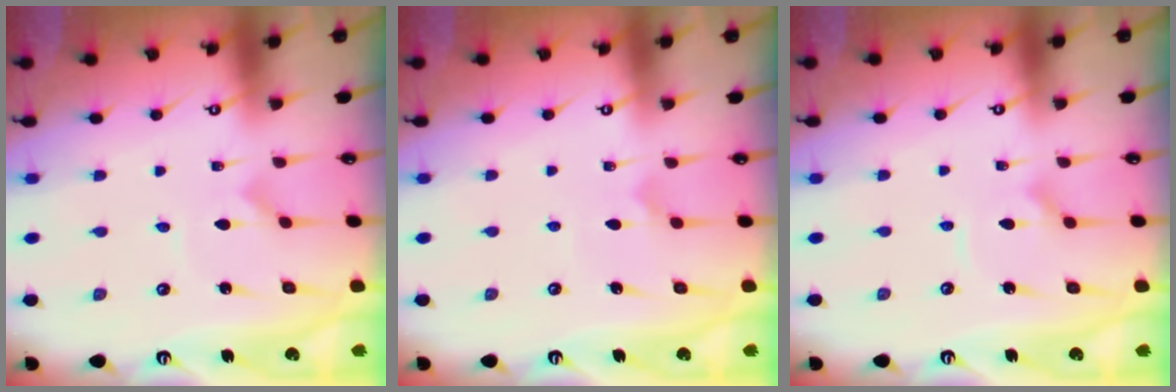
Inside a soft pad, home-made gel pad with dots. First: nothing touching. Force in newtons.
{"total": 3.3, "press": 3.3, "slide": 0.5}
{"total": 3.4, "press": 3.4, "slide": 0.4}